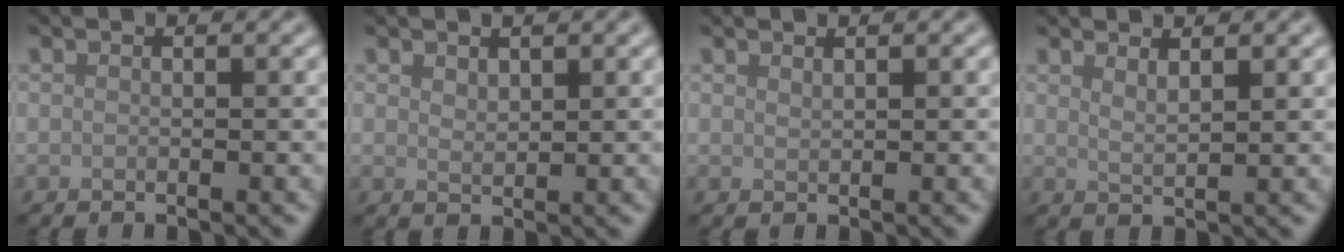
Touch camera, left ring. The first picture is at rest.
{"total": 1.3, "force": [0.8, 0.6, 0.7], "torque": [-0.015, -0.001, 0.020]}
{"total": 0.6, "force": [0.5, 0.1, 0.2], "torque": [-0.001, 0.000, 0.012]}
{"total": 1.7, "force": [1.3, 0.5, 1.0], "torque": [-0.013, -0.002, 0.022]}